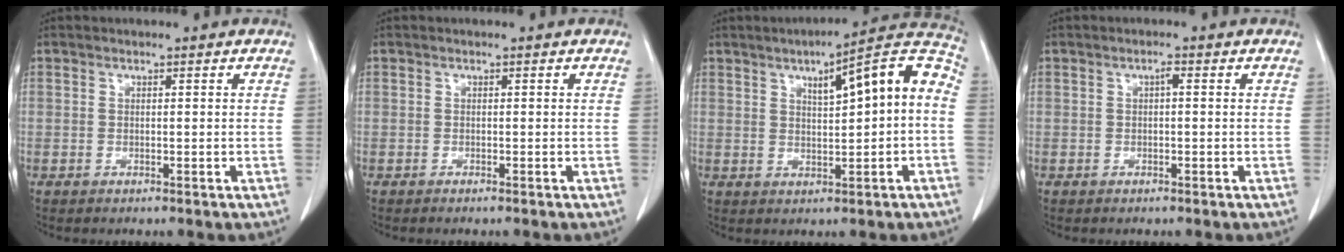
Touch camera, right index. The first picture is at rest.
{"total": 0.6, "force": [-0.5, 0.0, 0.3], "torque": [-0.007, -0.001, -0.007]}
{"total": 12.0, "force": [2.0, 2.1, 11.7], "torque": [-0.156, 0.037, 0.024]}
{"total": 0.9, "force": [0.1, 0.2, 0.9], "torque": [-0.015, 0.003, 0.001]}